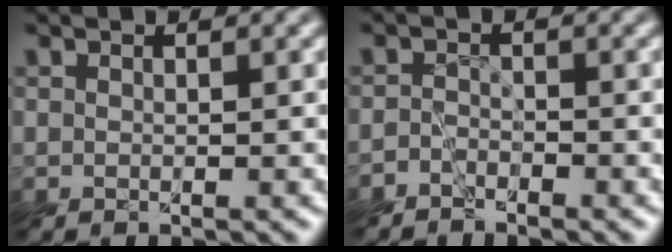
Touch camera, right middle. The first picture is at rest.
{"total": 1.8, "force": [-1.8, 0.5, 0.1], "torque": [0.009, -0.001, -0.041]}